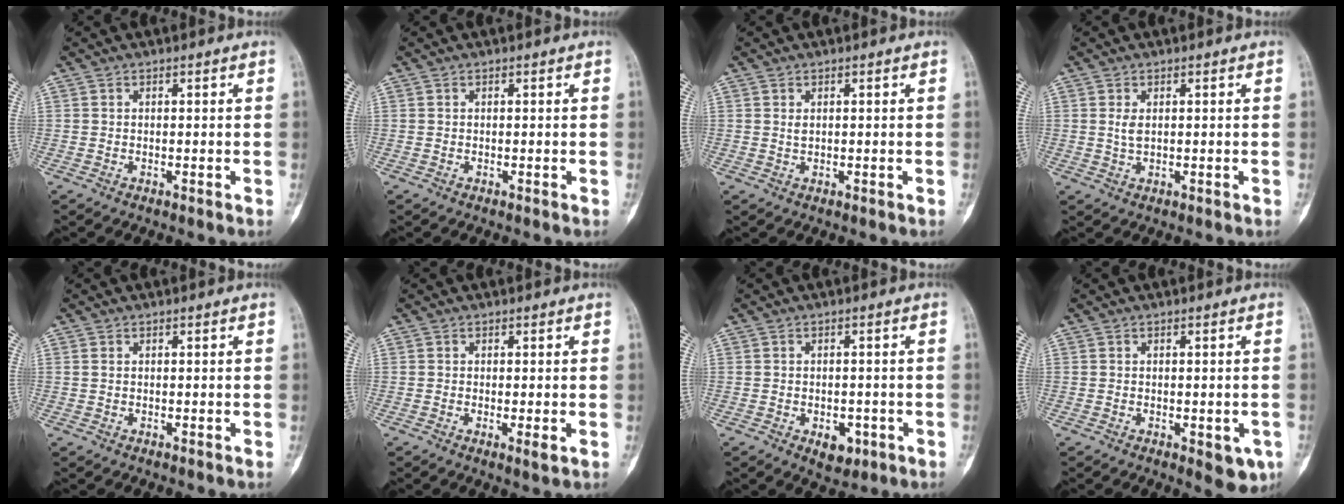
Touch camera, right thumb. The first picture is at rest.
{"total": 0.0}
{"total": 0.8, "force": [0.3, 0.5, 0.6], "torque": [-0.010, 0.000, 0.008]}
{"total": 1.9, "force": [0.5, 1.0, 1.5], "torque": [-0.031, 0.000, 0.014]}
{"total": 0.6, "force": [0.2, 0.4, 0.4], "torque": [-0.009, 0.002, 0.004]}
{"total": 2.0, "force": [-0.4, 0.4, 1.9], "torque": [-0.034, -0.007, -0.009]}
{"total": 4.4, "force": [-1.8, 2.8, 2.9], "torque": [-0.020, 0.009, -0.015]}
{"total": 5.0, "force": [-1.7, 2.3, 4.1], "torque": [-0.026, -0.002, -0.015]}